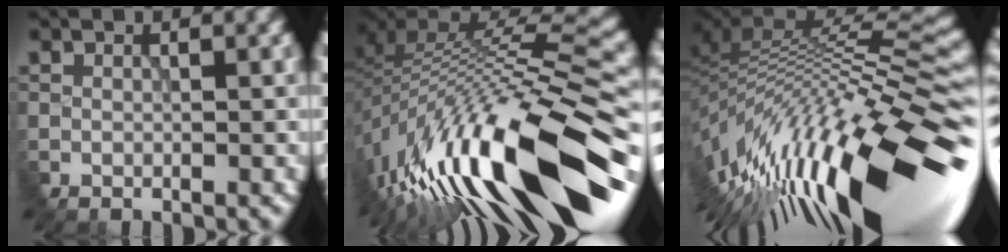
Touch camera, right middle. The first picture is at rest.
{"total": 17.6, "force": [-7.3, 5.4, 15.0], "torque": [-0.258, 0.015, -0.130]}
{"total": 16.0, "force": [-4.9, 5.1, 14.4], "torque": [-0.246, 0.006, -0.088]}